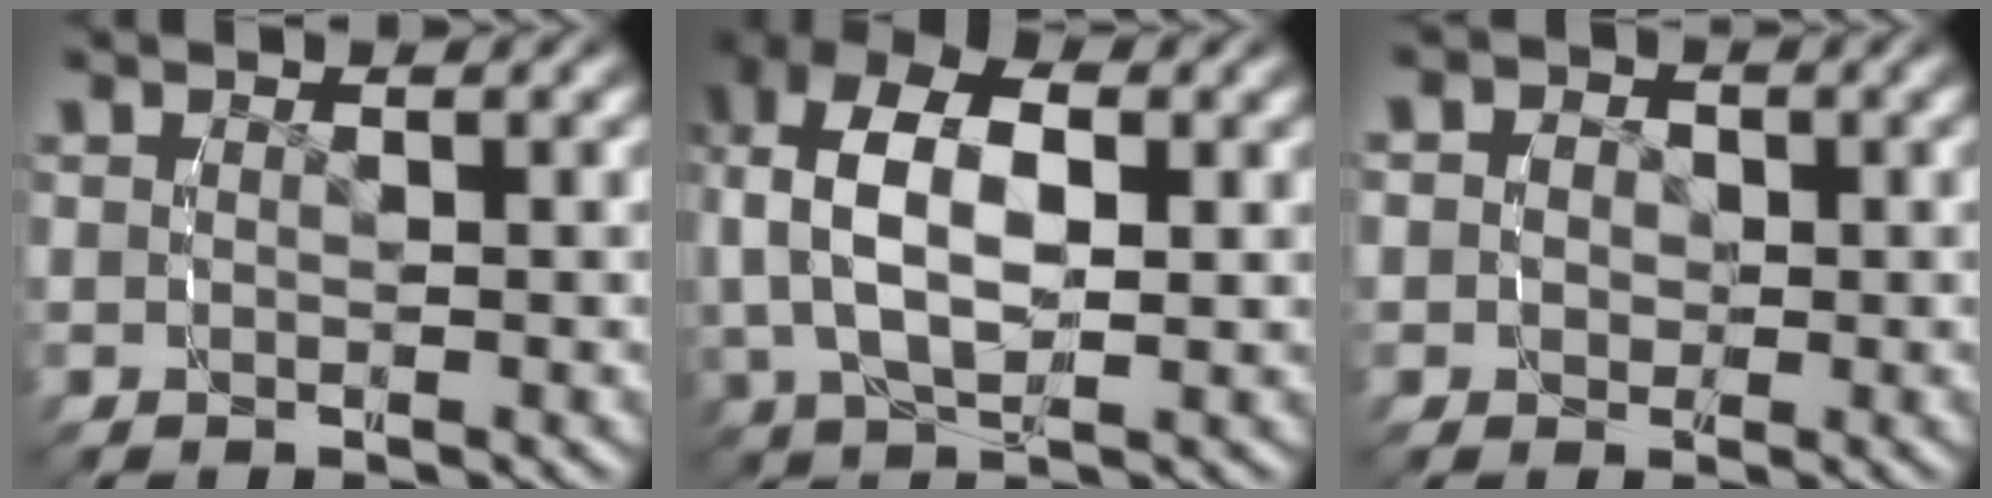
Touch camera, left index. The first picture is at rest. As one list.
[{"total": 8.2, "force": [1.6, 5.1, 6.2], "torque": [-0.138, -0.009, 0.028]}, {"total": 3.2, "force": [0.1, 3.0, 1.0], "torque": [-0.026, -0.008, -0.001]}]